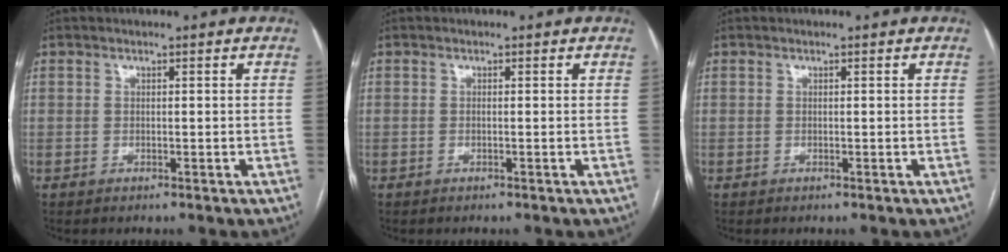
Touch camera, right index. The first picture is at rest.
{"total": 0.0}
{"total": 0.0}